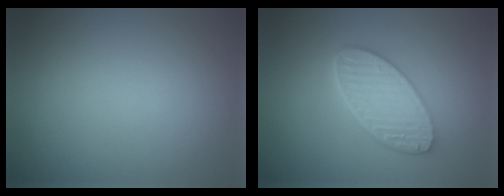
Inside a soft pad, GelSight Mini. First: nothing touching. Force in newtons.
{"total": 5.6, "press": 4.3, "slide": 3.5}